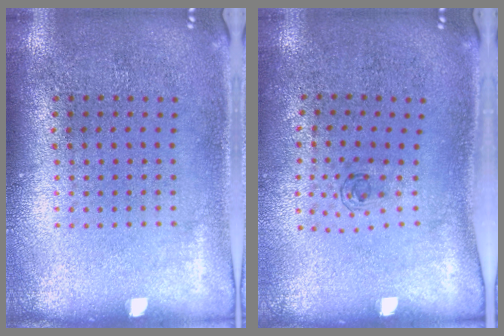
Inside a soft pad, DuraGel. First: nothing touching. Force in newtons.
{"total": 0.5, "press": 0.3, "slide": 0.5}